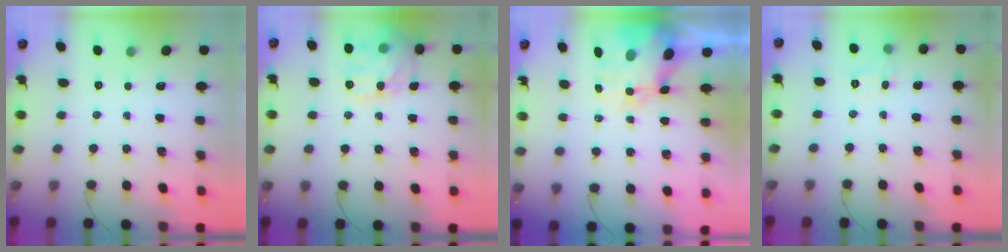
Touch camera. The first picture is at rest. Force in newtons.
{"total": 16.2, "press": 16.2, "slide": 1.4}
{"total": 10.0, "press": 9.6, "slide": 2.9}
{"total": 6.9, "press": 6.8, "slide": 1.4}